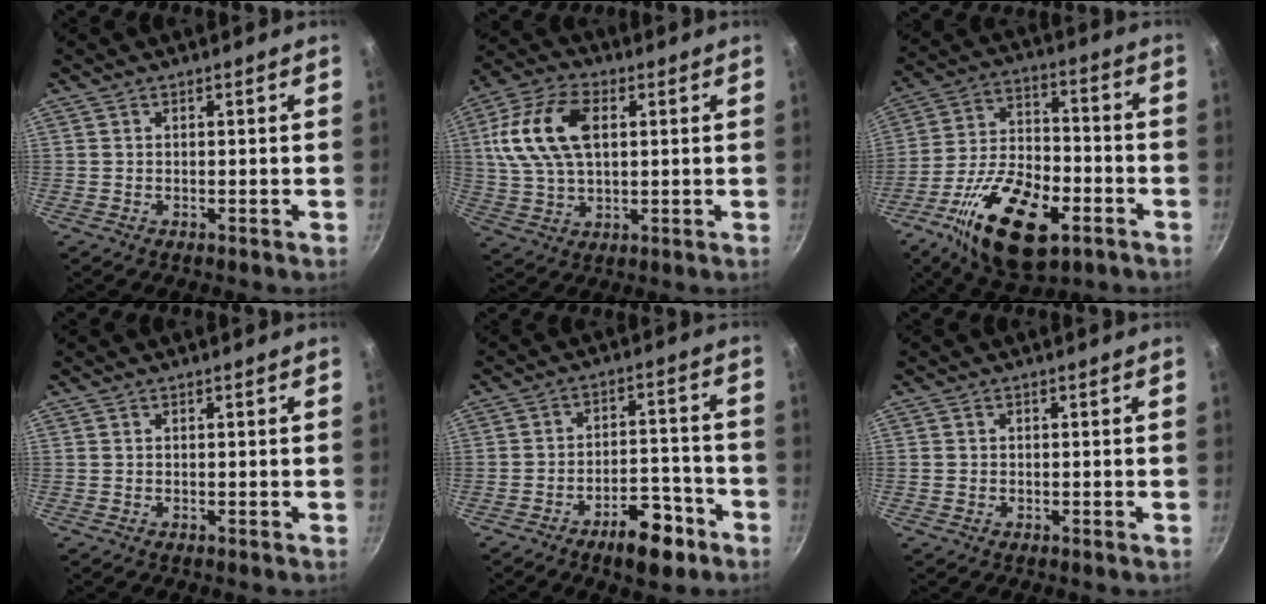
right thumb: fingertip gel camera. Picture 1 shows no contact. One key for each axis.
{"total": 15.2, "fx": 3.3, "fy": 9.0, "fz": 11.8, "tx": -0.220, "ty": 0.011, "tz": 0.055}
{"total": 21.2, "fx": -9.4, "fy": 10.7, "fz": 15.7, "tx": -0.258, "ty": 0.030, "tz": -0.164}
{"total": 0.0}
{"total": 10.3, "fx": -6.4, "fy": 4.7, "fz": 6.5, "tx": -0.070, "ty": 0.056, "tz": -0.087}
{"total": 0.8, "fx": -0.2, "fy": 0.7, "fz": 0.3, "tx": -0.004, "ty": 0.001, "tz": -0.005}